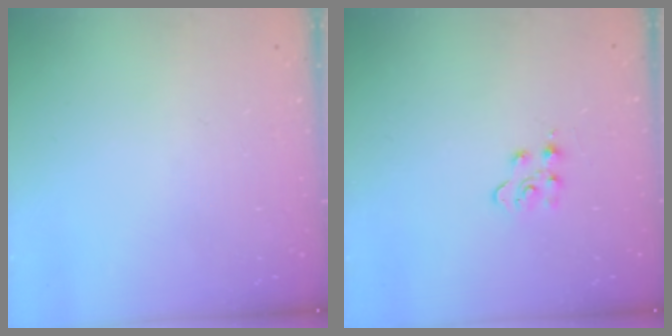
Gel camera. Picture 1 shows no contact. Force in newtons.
{"total": 4.0, "press": 4.0, "slide": 0.4}